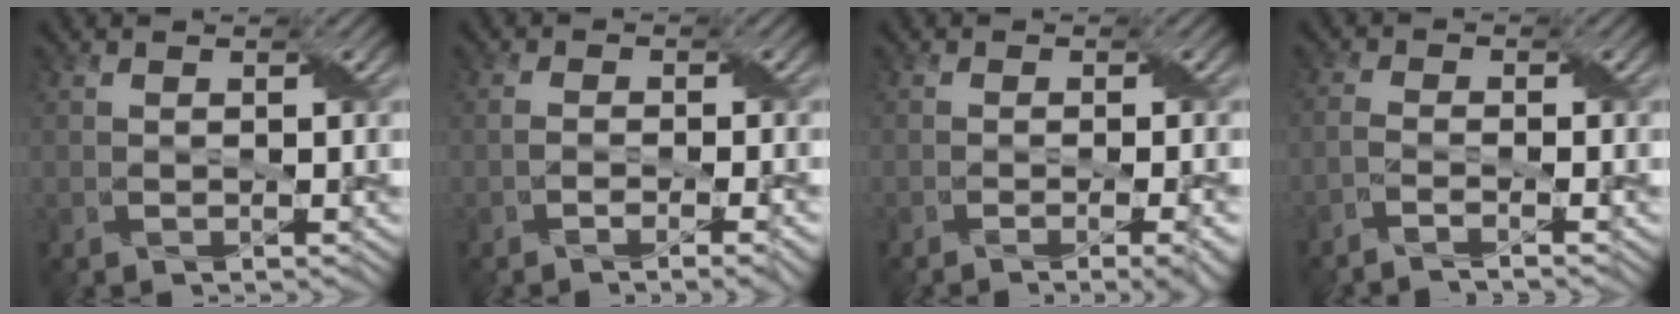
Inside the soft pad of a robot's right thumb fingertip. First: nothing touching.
{"total": 4.0, "force": [-2.2, 1.0, 3.2], "torque": [-0.048, 0.002, -0.031]}
{"total": 5.5, "force": [-2.7, 1.4, 4.6], "torque": [-0.054, 0.003, -0.030]}
{"total": 2.6, "force": [-2.1, 0.3, 1.6], "torque": [-0.024, 0.003, -0.054]}